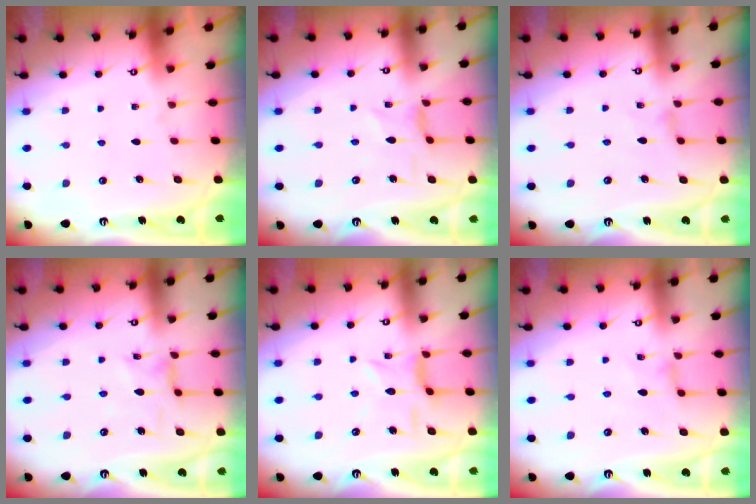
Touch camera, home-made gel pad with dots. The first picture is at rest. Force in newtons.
{"total": 1.4, "press": 1.3, "slide": 0.3}
{"total": 0.8, "press": 0.7, "slide": 0.3}
{"total": 1.3, "press": 1.2, "slide": 0.4}
{"total": 4.8, "press": 4.8, "slide": 0.3}
{"total": 1.3, "press": 1.3, "slide": 0.4}